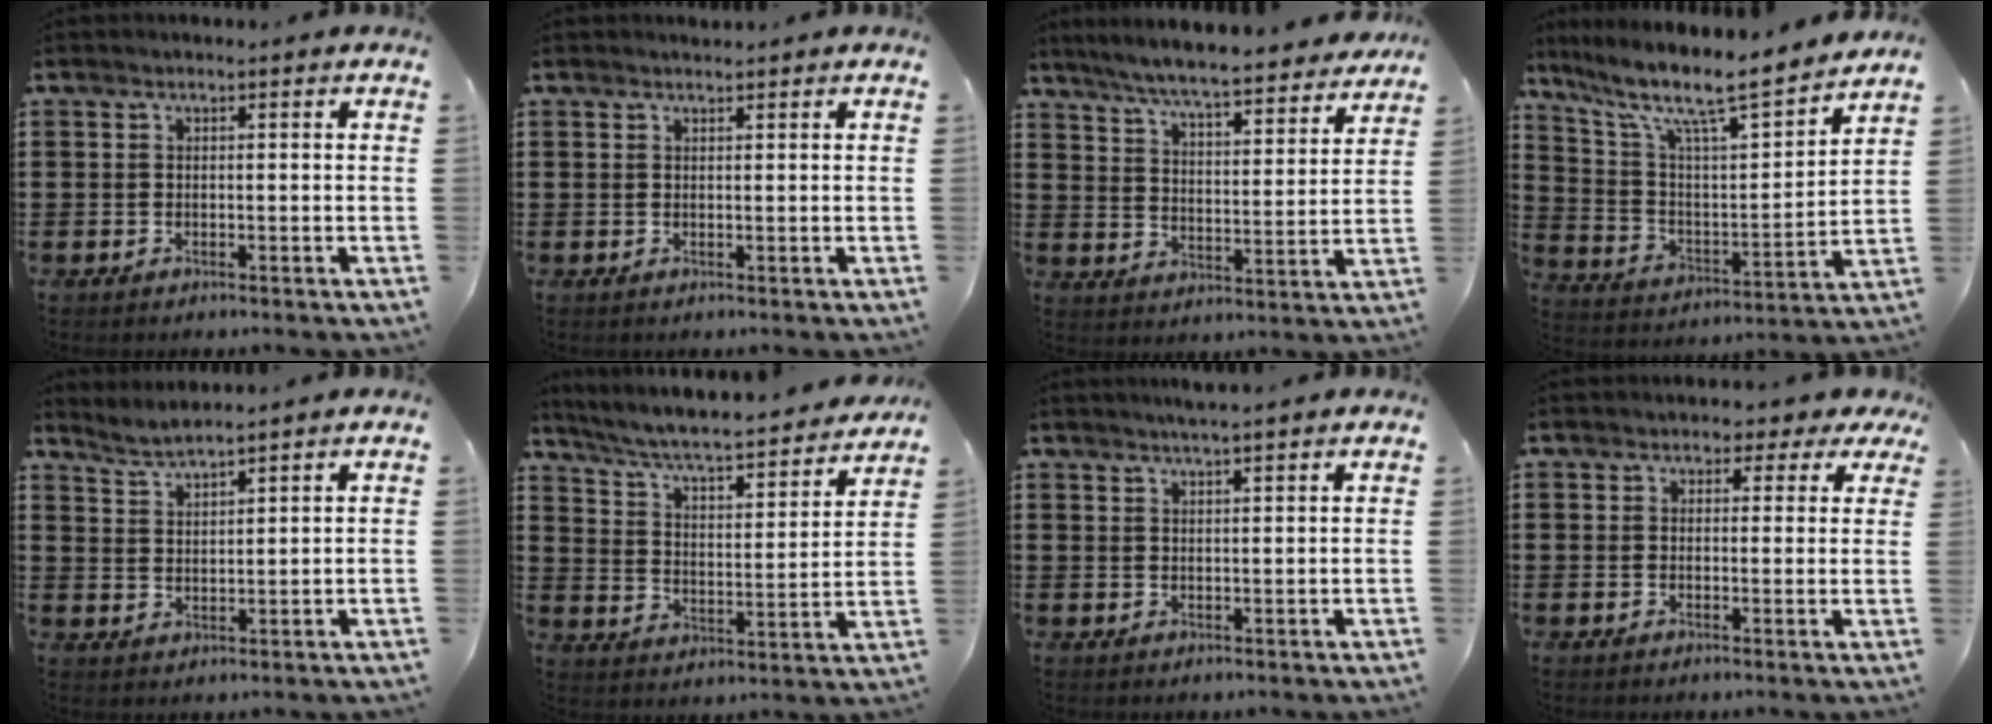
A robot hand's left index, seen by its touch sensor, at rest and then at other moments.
{"total": 0.8, "force": [0.7, 0.0, 0.1], "torque": [-0.004, -0.001, 0.015]}
{"total": 6.9, "force": [6.5, -0.3, 2.2], "torque": [-0.071, -0.043, 0.112]}
{"total": 9.7, "force": [7.7, 1.5, 5.7], "torque": [-0.135, -0.054, 0.121]}
{"total": 2.9, "force": [2.8, -0.3, 0.5], "torque": [-0.018, -0.006, 0.053]}
{"total": 5.7, "force": [5.2, 0.4, 2.3], "torque": [-0.070, -0.041, 0.081]}
{"total": 2.4, "force": [2.2, -0.2, 1.0], "torque": [-0.023, 0.000, 0.040]}
{"total": 2.1, "force": [1.2, 1.4, 0.9], "torque": [-0.010, 0.003, 0.017]}